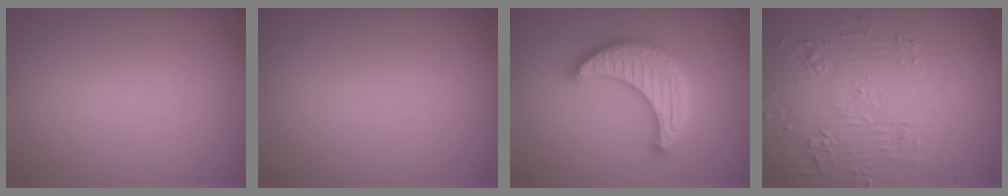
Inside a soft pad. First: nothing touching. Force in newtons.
{"total": 0.0}
{"total": 5.3, "press": 5.2, "slide": 0.9}
{"total": 4.9, "press": 4.2, "slide": 2.4}